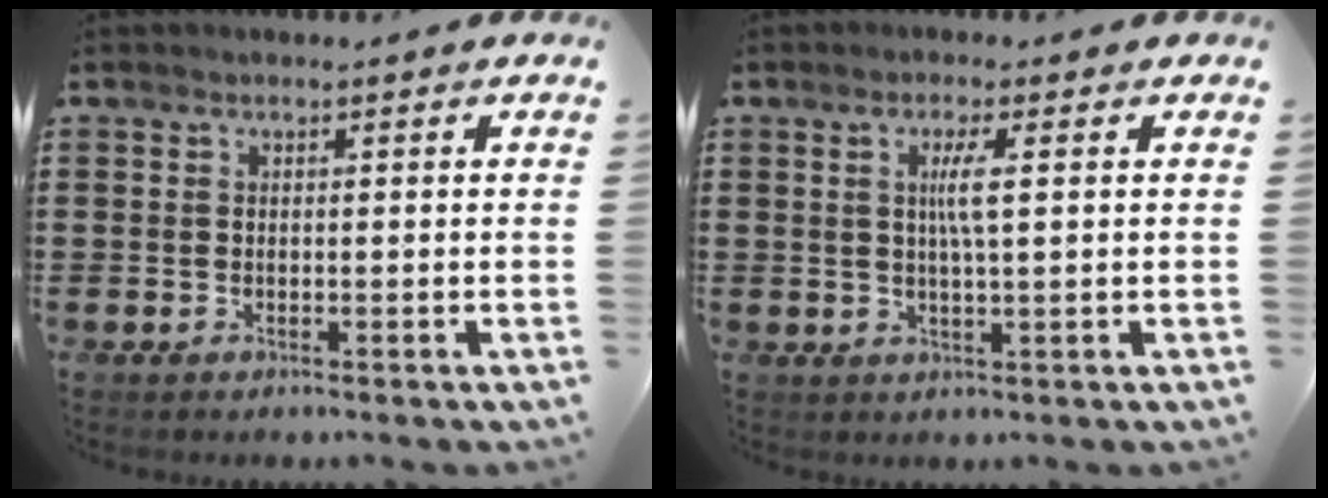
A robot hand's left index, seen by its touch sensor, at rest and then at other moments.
{"total": 3.7, "force": [0.7, 0.2, 3.6], "torque": [-0.072, -0.001, 0.009]}